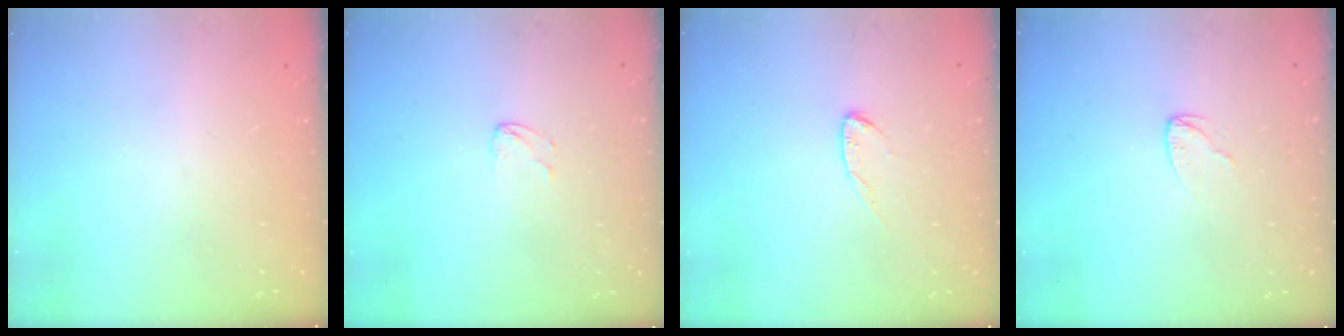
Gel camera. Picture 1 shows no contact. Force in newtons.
{"total": 3.6, "press": 3.6, "slide": 0.3}
{"total": 5.8, "press": 5.8, "slide": 0.4}
{"total": 2.4, "press": 2.4, "slide": 0.2}